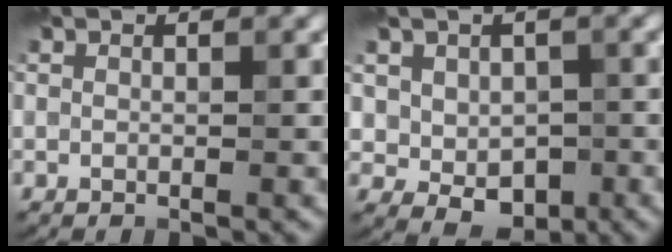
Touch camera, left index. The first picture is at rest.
{"total": 4.2, "force": [-0.2, 3.2, 2.6], "torque": [-0.049, -0.013, 0.002]}